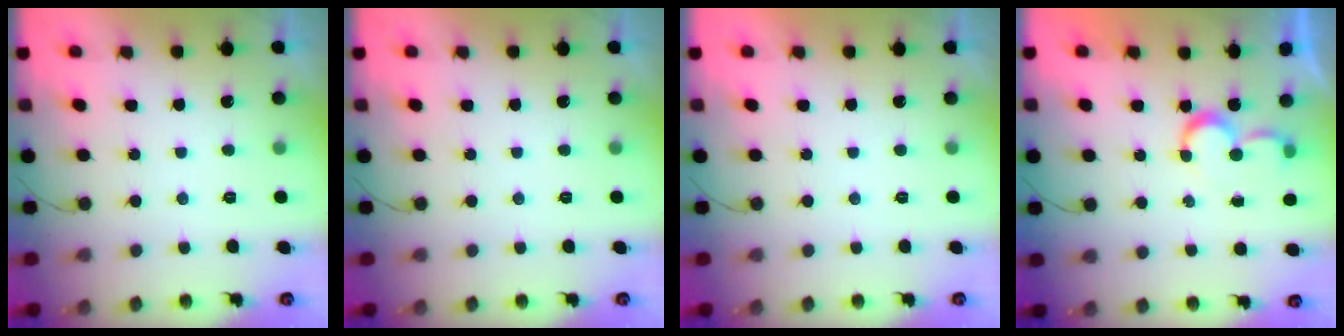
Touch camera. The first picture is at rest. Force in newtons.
{"total": 0.0}
{"total": 1.8, "press": 1.8, "slide": 0.0}
{"total": 5.5, "press": 5.5, "slide": 0.4}